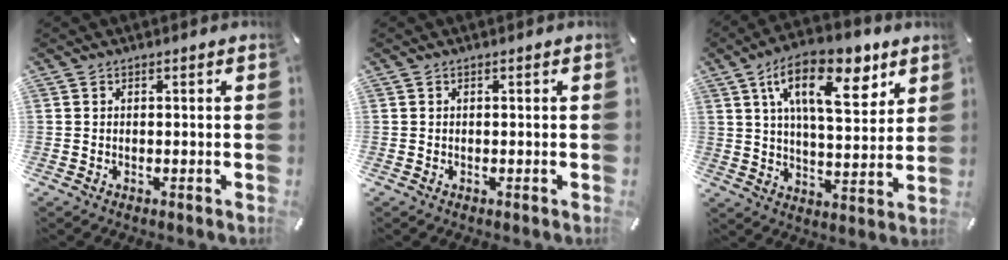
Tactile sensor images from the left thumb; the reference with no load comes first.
{"total": 0.0}
{"total": 18.1, "force": [9.3, 8.4, 13.1], "torque": [-0.198, -0.031, 0.151]}